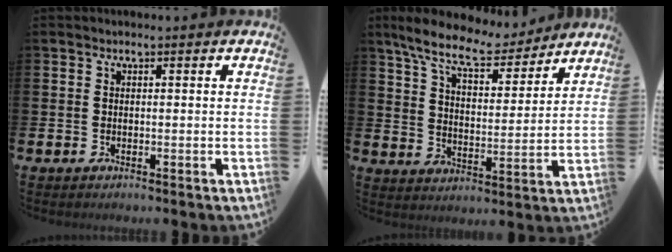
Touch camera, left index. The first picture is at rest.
{"total": 9.7, "force": [8.7, 2.2, 3.6], "torque": [-0.092, -0.052, 0.150]}